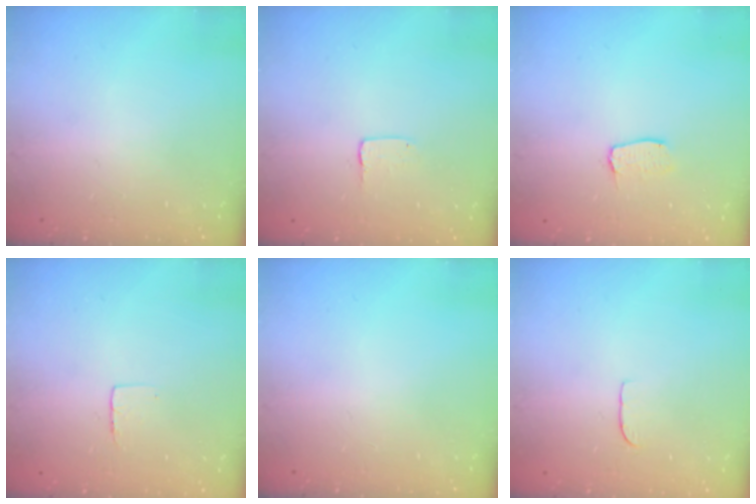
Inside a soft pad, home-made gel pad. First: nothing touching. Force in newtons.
{"total": 2.0, "press": 2.0, "slide": 0.2}
{"total": 3.7, "press": 3.7, "slide": 0.3}
{"total": 3.5, "press": 3.5, "slide": 0.3}
{"total": 0.0}
{"total": 3.6, "press": 3.6, "slide": 0.2}